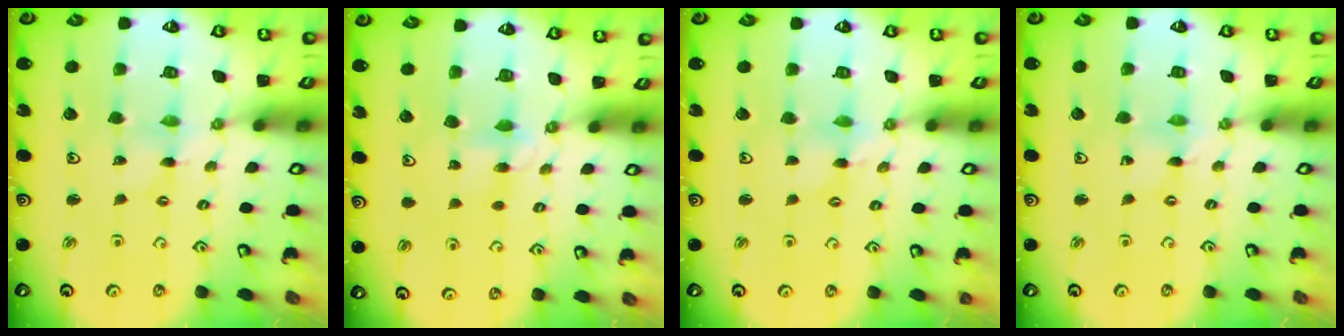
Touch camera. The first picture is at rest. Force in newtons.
{"total": 4.7, "press": 4.6, "slide": 0.7}
{"total": 3.0, "press": 3.0, "slide": 0.4}
{"total": 0.0}